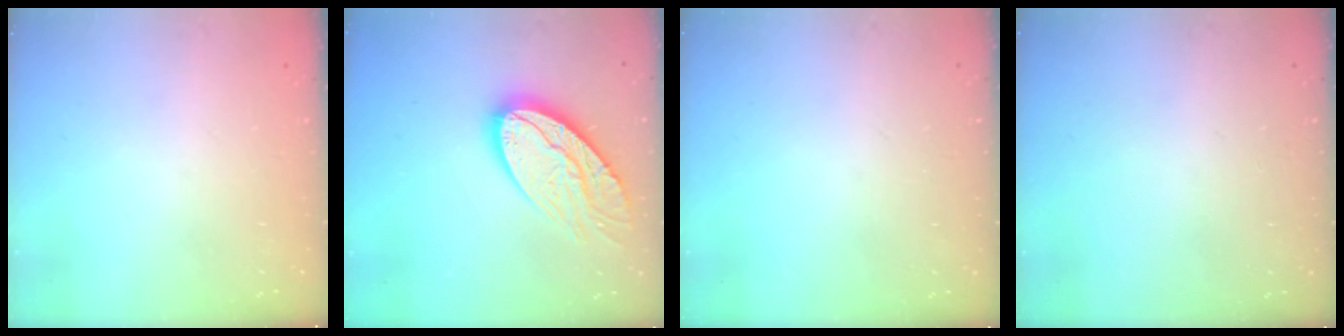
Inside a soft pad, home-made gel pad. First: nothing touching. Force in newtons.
{"total": 16.9, "press": 16.9, "slide": 1.0}
{"total": 0.0}
{"total": 0.0}